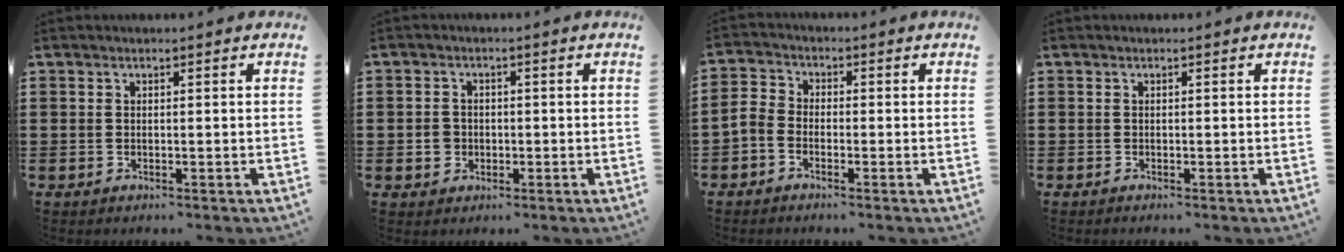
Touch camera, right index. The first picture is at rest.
{"total": 2.6, "force": [-0.6, 2.4, 0.7], "torque": [-0.021, 0.006, -0.015]}
{"total": 2.7, "force": [-2.2, 1.3, 0.9], "torque": [-0.035, 0.000, -0.049]}
{"total": 0.0}